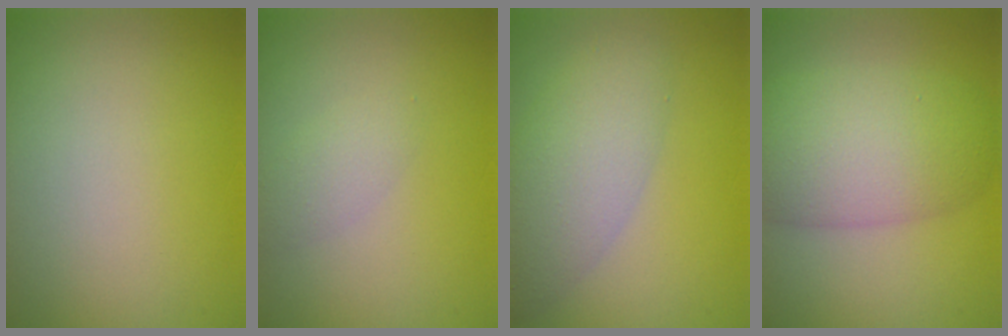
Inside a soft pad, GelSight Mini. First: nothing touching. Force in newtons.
{"total": 1.6, "press": 1.6, "slide": 0.0}
{"total": 5.2, "press": 5.2, "slide": 0.3}
{"total": 7.3, "press": 7.3, "slide": 0.2}